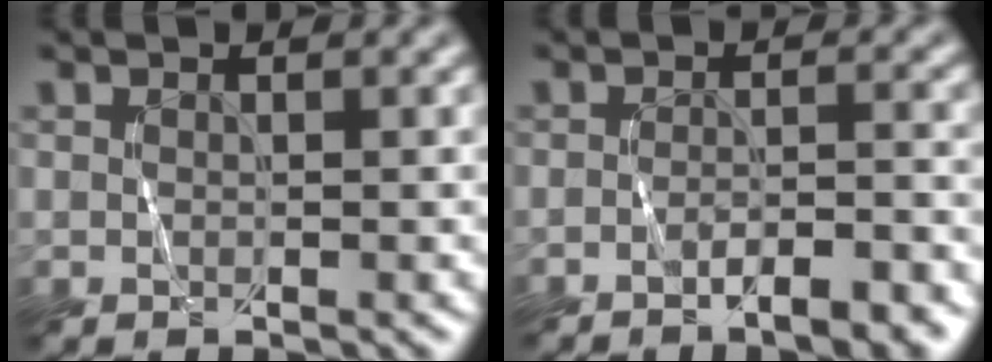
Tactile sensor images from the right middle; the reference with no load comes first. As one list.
[{"total": 3.6, "force": [-2.6, 0.7, 2.3], "torque": [-0.027, 0.006, -0.038]}]